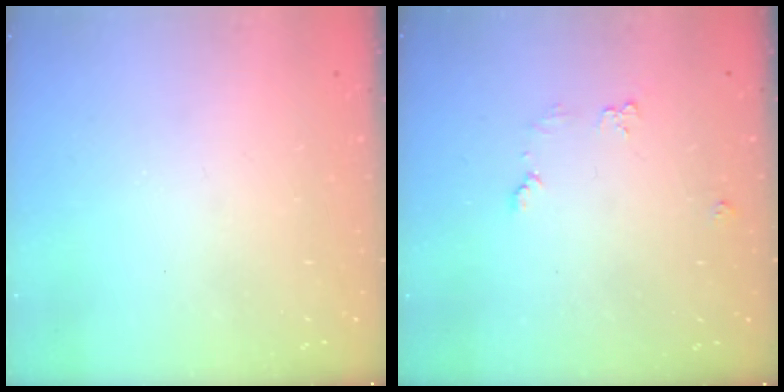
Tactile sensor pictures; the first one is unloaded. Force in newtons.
{"total": 5.2, "press": 5.1, "slide": 0.8}